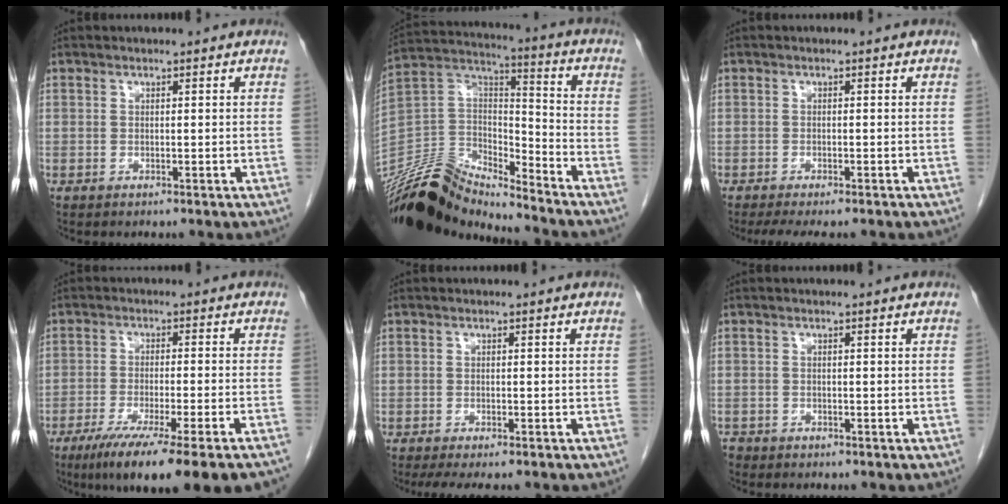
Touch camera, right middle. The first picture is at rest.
{"total": 16.9, "force": [-16.2, 2.5, 4.4], "torque": [-0.081, 0.043, -0.298]}
{"total": 5.9, "force": [-4.8, 1.3, 3.1], "torque": [-0.043, -0.010, -0.072]}
{"total": 17.1, "force": [-12.9, 0.3, 11.3], "torque": [-0.128, -0.047, -0.196]}
{"total": 6.3, "force": [-5.1, 1.6, 3.3], "torque": [-0.043, -0.009, -0.078]}
{"total": 2.3, "force": [-1.9, 1.2, 0.5], "torque": [-0.010, -0.001, -0.030]}